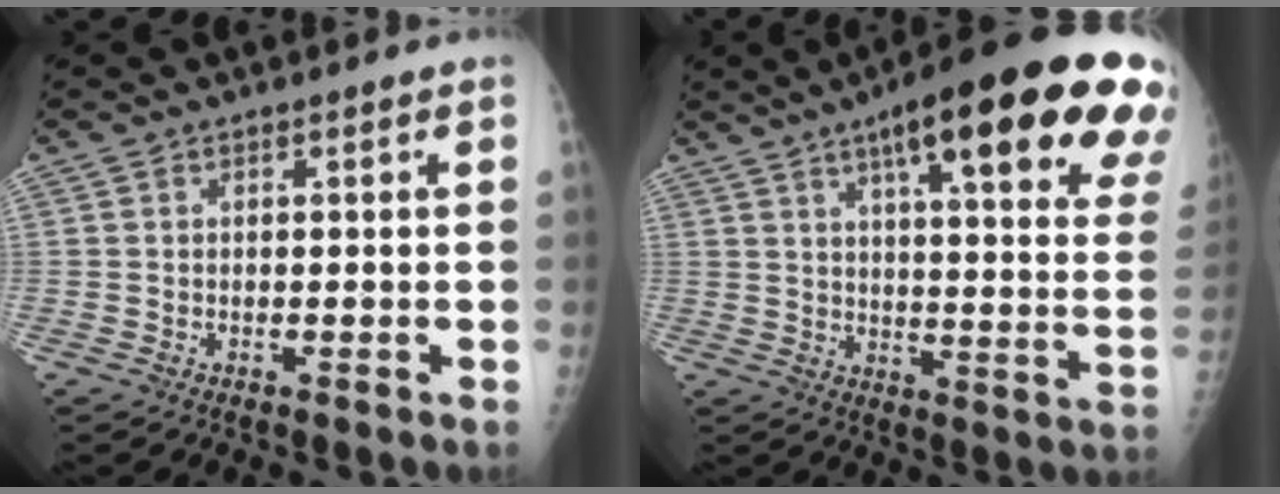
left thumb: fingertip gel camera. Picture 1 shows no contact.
{"total": 28.0, "force": [15.7, 6.0, 22.4], "torque": [-0.251, -0.026, 0.207]}